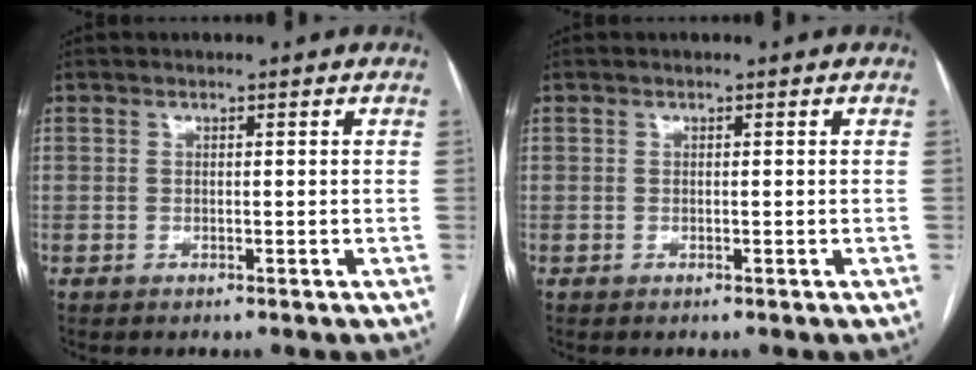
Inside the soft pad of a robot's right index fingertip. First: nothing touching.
{"total": 0.0}